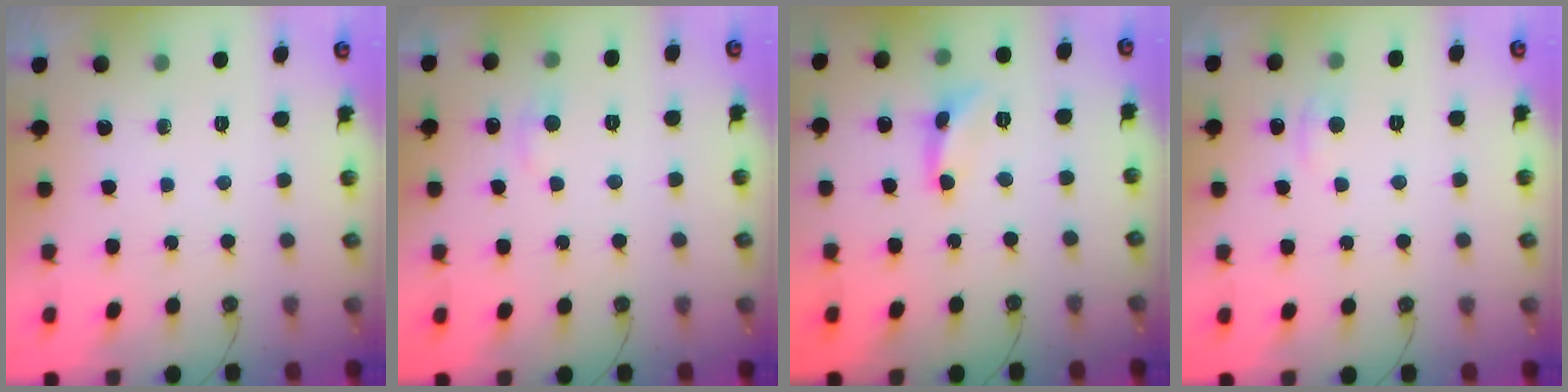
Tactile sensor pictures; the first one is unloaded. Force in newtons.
{"total": 1.8, "press": 1.7, "slide": 0.6}
{"total": 2.0, "press": 2.0, "slide": 0.0}
{"total": 0.9, "press": 0.7, "slide": 0.7}